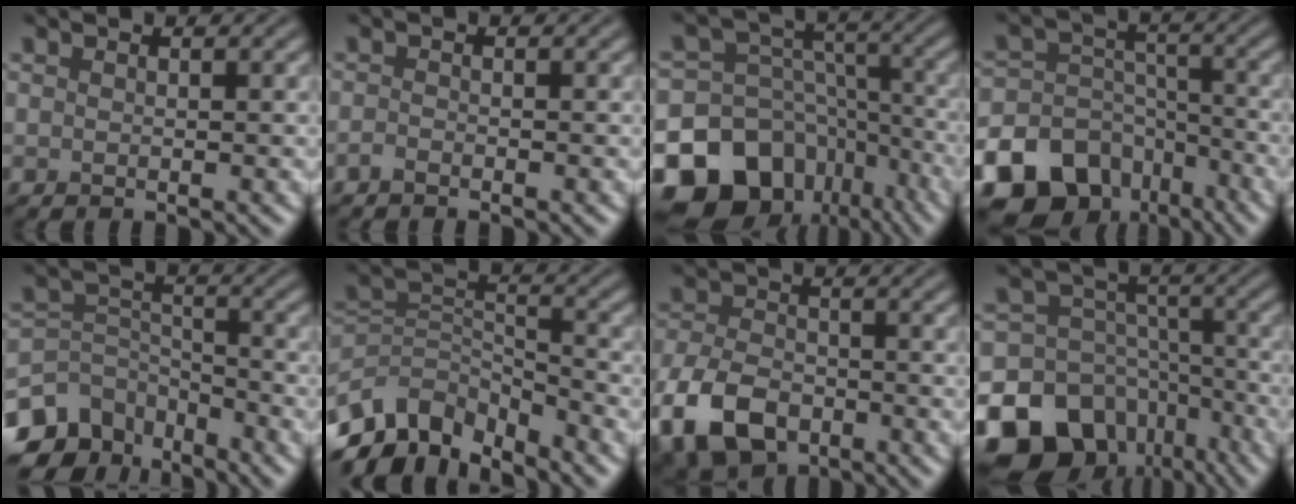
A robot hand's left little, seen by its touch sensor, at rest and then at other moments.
{"total": 0.8, "force": [-0.7, 0.2, 0.3], "torque": [-0.006, -0.001, -0.015]}
{"total": 17.0, "force": [-10.2, 12.4, 5.7], "torque": [-0.131, -0.027, -0.152]}
{"total": 17.2, "force": [-10.4, 12.5, 5.5], "torque": [-0.117, -0.058, -0.172]}
{"total": 8.6, "force": [-6.2, 5.0, 3.2], "torque": [-0.064, -0.011, -0.117]}
{"total": 8.6, "force": [-6.5, 4.3, 3.6], "torque": [-0.060, -0.006, -0.132]}
{"total": 8.6, "force": [-4.3, 5.4, 5.1], "torque": [-0.122, -0.012, -0.090]}
{"total": 19.9, "force": [-11.8, 14.8, 6.3], "torque": [-0.132, -0.065, -0.183]}